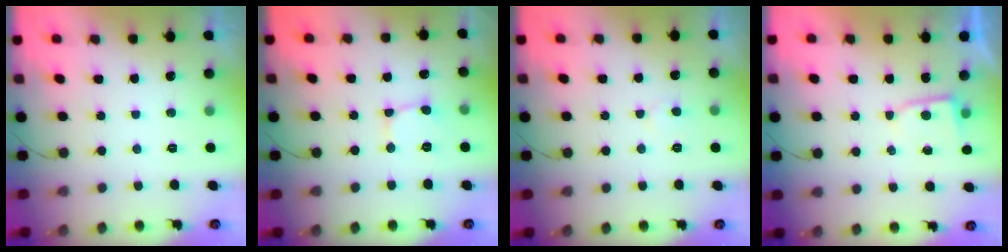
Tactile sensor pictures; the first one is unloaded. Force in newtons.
{"total": 2.3, "press": 2.3, "slide": 0.1}
{"total": 2.4, "press": 2.4, "slide": 0.2}
{"total": 3.2, "press": 3.2, "slide": 0.2}